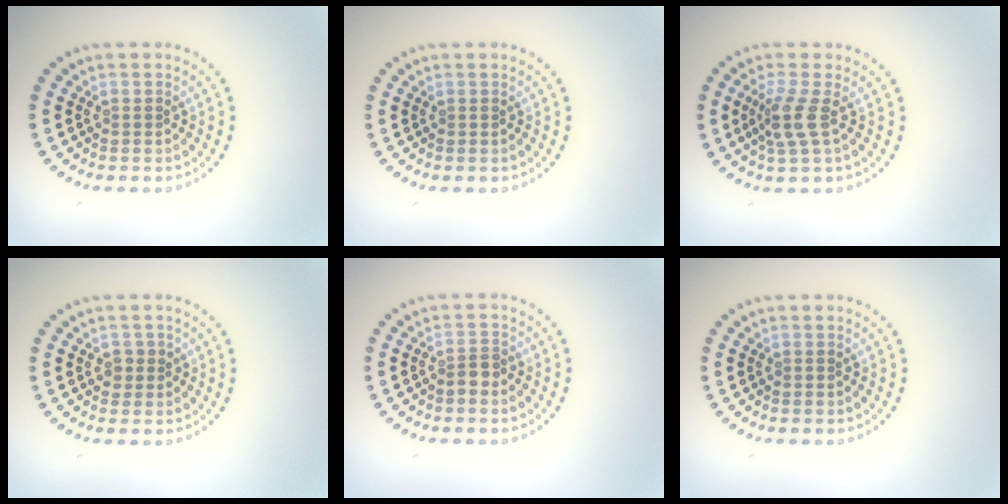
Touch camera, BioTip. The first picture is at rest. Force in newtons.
{"total": 0.0}
{"total": 2.5, "press": 1.9, "slide": 1.6}
{"total": 1.1, "press": 0.9, "slide": 0.5}
{"total": 1.7, "press": 1.4, "slide": 0.9}
{"total": 0.0}